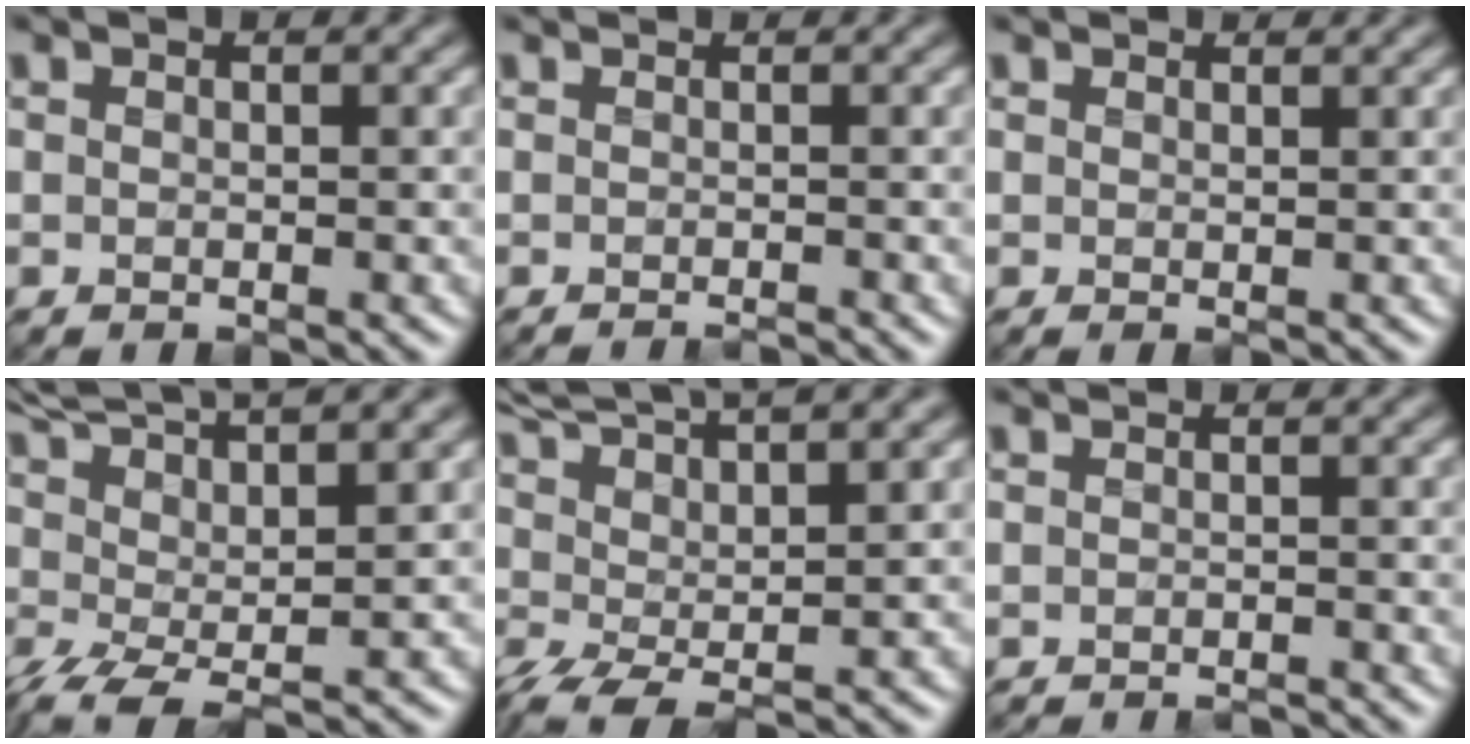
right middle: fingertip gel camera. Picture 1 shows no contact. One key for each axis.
{"total": 1.5, "fx": -0.8, "fy": 0.5, "fz": 1.2, "tx": -0.002, "ty": -0.011, "tz": -0.019}
{"total": 1.5, "fx": 1.4, "fy": 0.2, "fz": 0.5, "tx": -0.013, "ty": -0.004, "tz": 0.017}
{"total": 8.9, "fx": 3.9, "fy": 2.8, "fz": 7.5, "tx": -0.138, "ty": 0.012, "tz": 0.069}
{"total": 8.2, "fx": 4.1, "fy": 2.5, "fz": 6.6, "tx": -0.122, "ty": 0.016, "tz": 0.074}
{"total": 2.2, "fx": -1.9, "fy": 0.3, "fz": 1.1, "tx": 0.001, "ty": -0.007, "tz": -0.027}